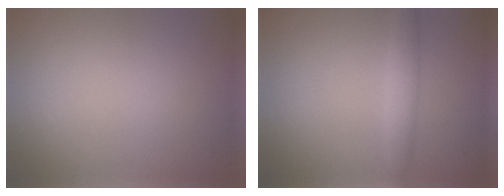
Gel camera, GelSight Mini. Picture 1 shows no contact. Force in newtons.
{"total": 2.1, "press": 2.1, "slide": 0.1}